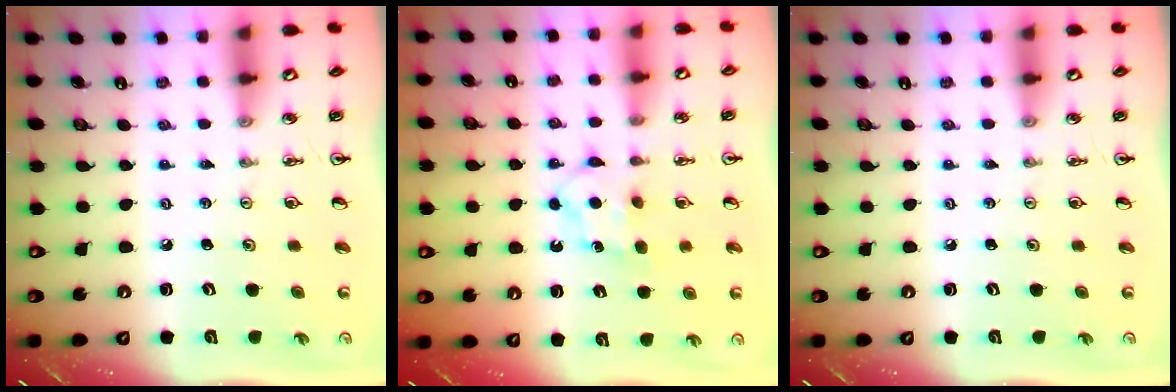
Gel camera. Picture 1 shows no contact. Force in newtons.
{"total": 6.4, "press": 6.3, "slide": 0.6}
{"total": 0.0}